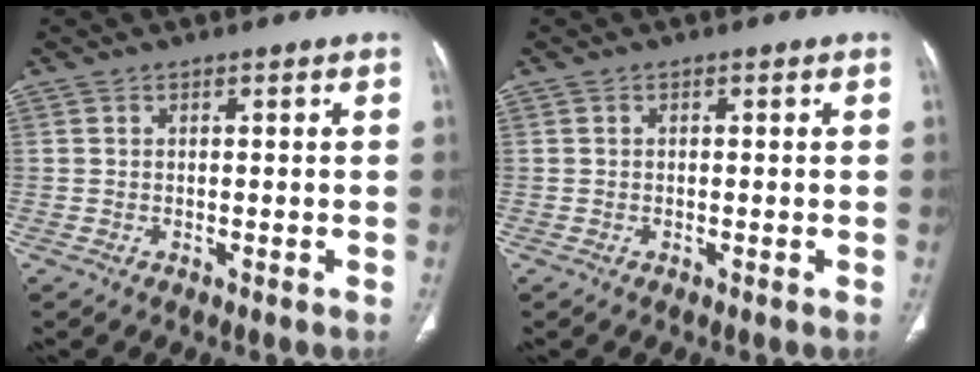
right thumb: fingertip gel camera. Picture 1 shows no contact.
{"total": 0.0}